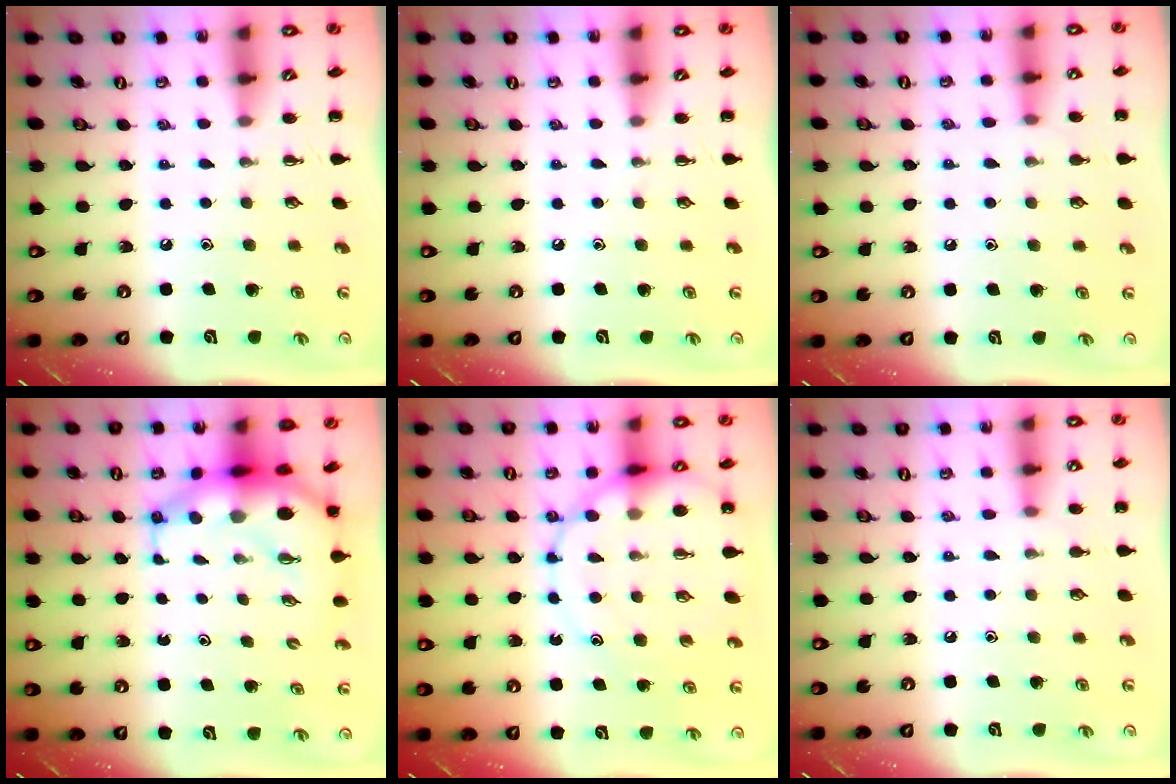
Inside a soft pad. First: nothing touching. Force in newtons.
{"total": 0.0}
{"total": 6.9, "press": 6.6, "slide": 1.8}
{"total": 8.7, "press": 8.4, "slide": 2.0}
{"total": 16.1, "press": 15.8, "slide": 3.2}
{"total": 6.9, "press": 6.6, "slide": 1.8}